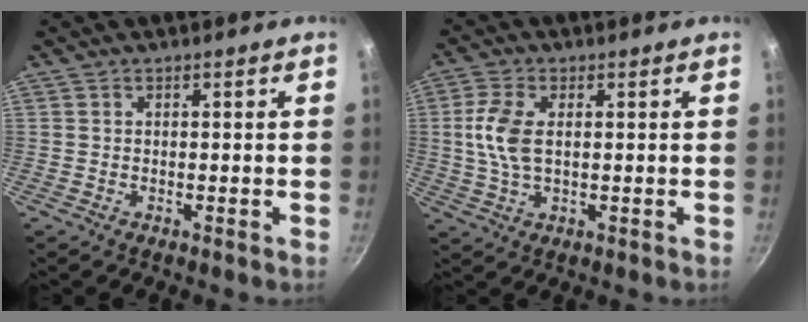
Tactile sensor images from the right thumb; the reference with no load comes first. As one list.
[{"total": 7.4, "force": [0.9, 4.0, 6.2], "torque": [-0.132, 0.005, 0.016]}]